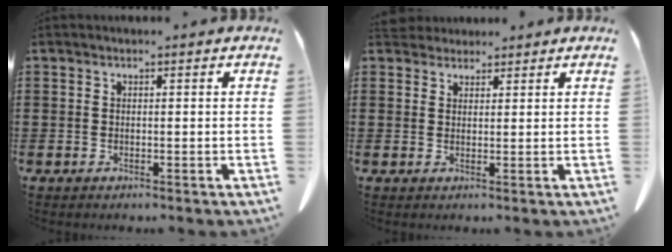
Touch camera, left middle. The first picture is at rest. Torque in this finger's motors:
{"motor_torque": [0.12, 0.12, 0.01, 0.00]}